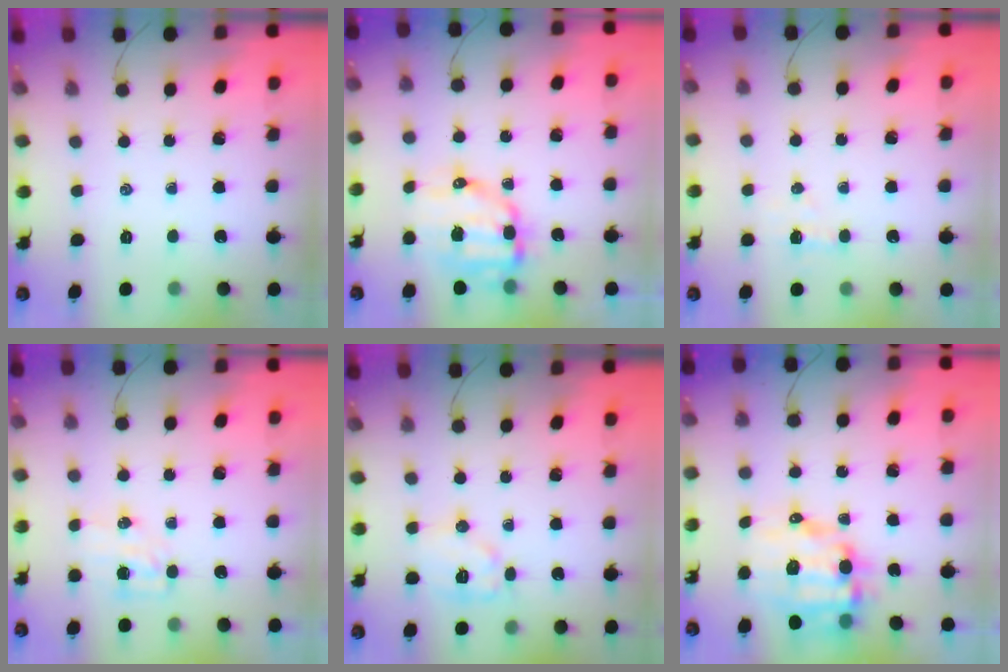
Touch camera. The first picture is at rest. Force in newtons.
{"total": 10.5, "press": 10.3, "slide": 2.1}
{"total": 3.3, "press": 3.2, "slide": 0.8}
{"total": 4.7, "press": 4.7, "slide": 0.5}
{"total": 9.4, "press": 9.4, "slide": 0.4}
{"total": 11.1, "press": 10.8, "slide": 2.6}